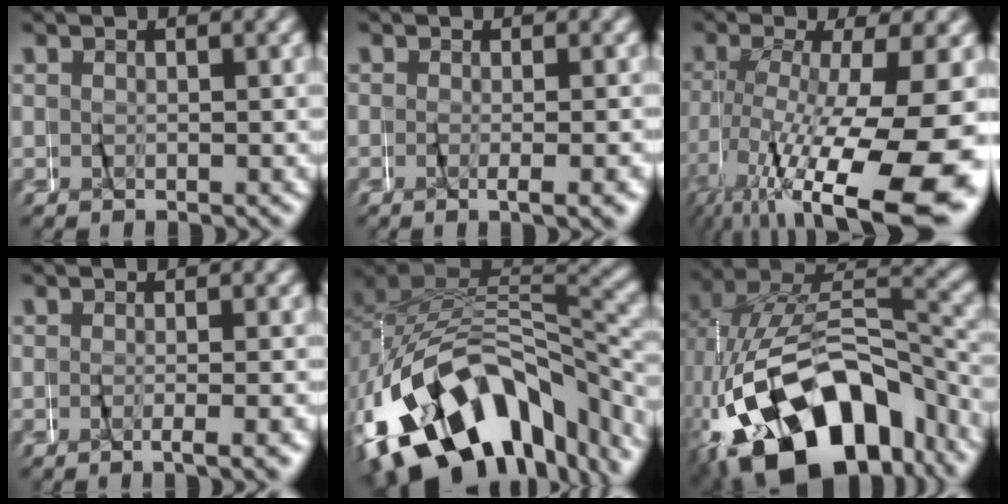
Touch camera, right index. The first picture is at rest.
{"total": 1.5, "force": [-0.9, -0.6, 1.1], "torque": [-0.019, -0.004, -0.013]}
{"total": 12.3, "force": [-5.3, 4.1, 10.3], "torque": [-0.172, -0.040, -0.050]}
{"total": 1.7, "force": [-1.4, -0.6, 0.9], "torque": [-0.020, -0.003, -0.023]}
{"total": 17.2, "force": [-7.6, 10.1, 11.7], "torque": [-0.225, -0.030, -0.102]}
{"total": 15.6, "force": [-6.9, 9.1, 10.6], "torque": [-0.192, -0.029, -0.092]}